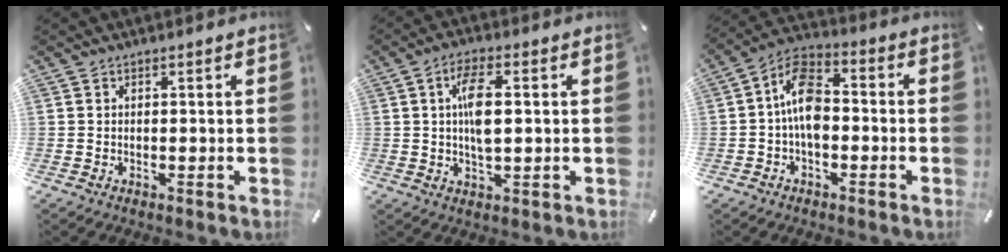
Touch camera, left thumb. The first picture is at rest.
{"total": 7.4, "force": [1.0, 2.9, 6.8], "torque": [-0.153, 0.001, 0.010]}
{"total": 10.0, "force": [-1.6, 6.1, 7.8], "torque": [-0.160, 0.018, -0.027]}